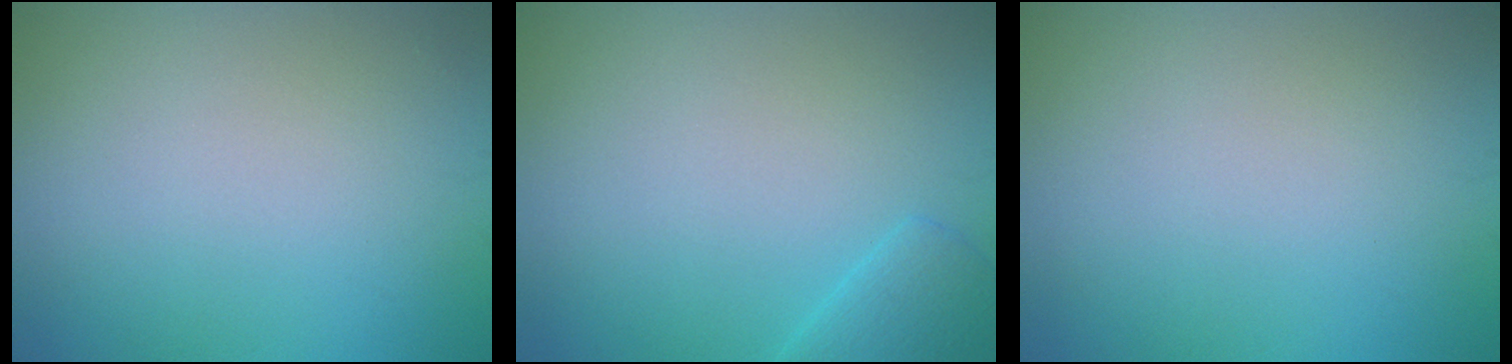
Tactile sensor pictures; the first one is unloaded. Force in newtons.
{"total": 2.0, "press": 2.0, "slide": 0.1}
{"total": 0.0}